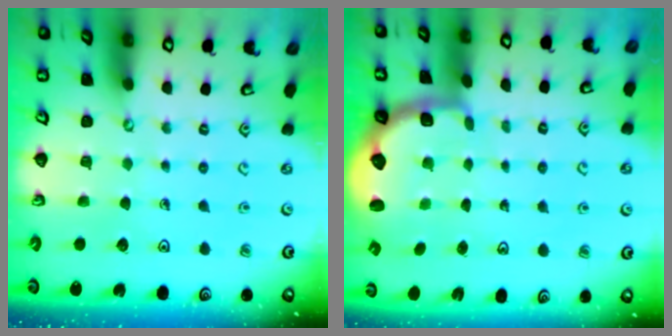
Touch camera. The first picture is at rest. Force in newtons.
{"total": 2.6, "press": 1.9, "slide": 1.7}